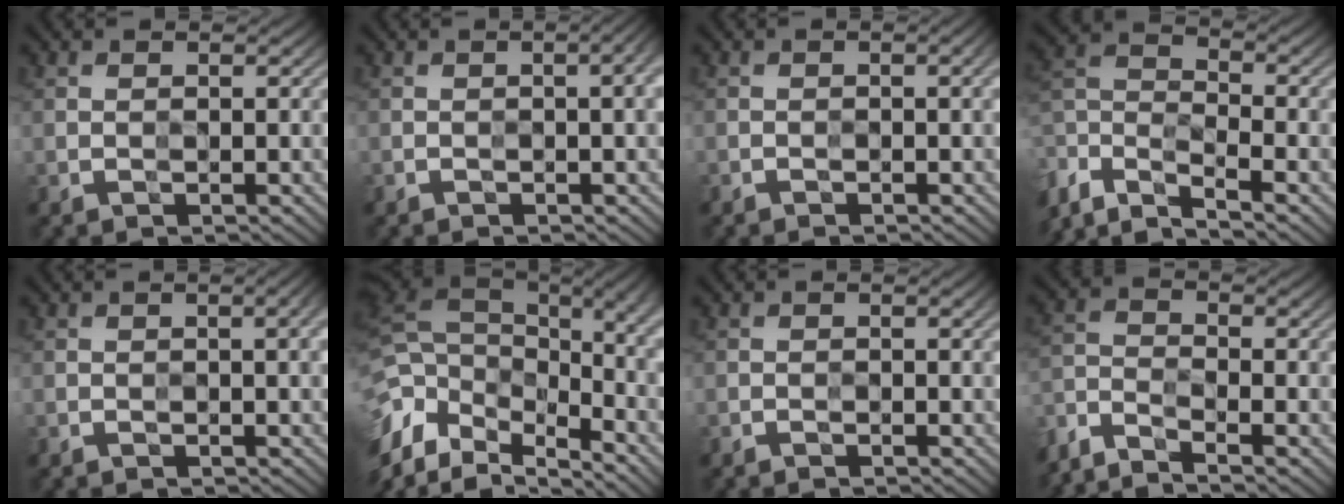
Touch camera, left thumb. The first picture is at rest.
{"total": 2.8, "force": [-0.2, 0.6, 2.7], "torque": [-0.033, 0.005, -0.005]}
{"total": 1.4, "force": [-0.5, 0.4, 1.2], "torque": [-0.018, -0.002, -0.009]}
{"total": 9.1, "force": [-6.7, 2.6, 5.5], "torque": [-0.120, -0.010, -0.146]}
{"total": 2.3, "force": [-0.2, 0.5, 2.2], "torque": [-0.029, 0.002, -0.005]}
{"total": 13.7, "force": [-4.7, 6.6, 11.1], "torque": [-0.269, -0.003, -0.071]}
{"total": 1.0, "force": [-0.7, 0.2, 0.7], "torque": [-0.012, -0.002, -0.014]}
{"total": 4.8, "force": [-4.3, 0.8, 2.0], "torque": [-0.050, -0.010, -0.100]}